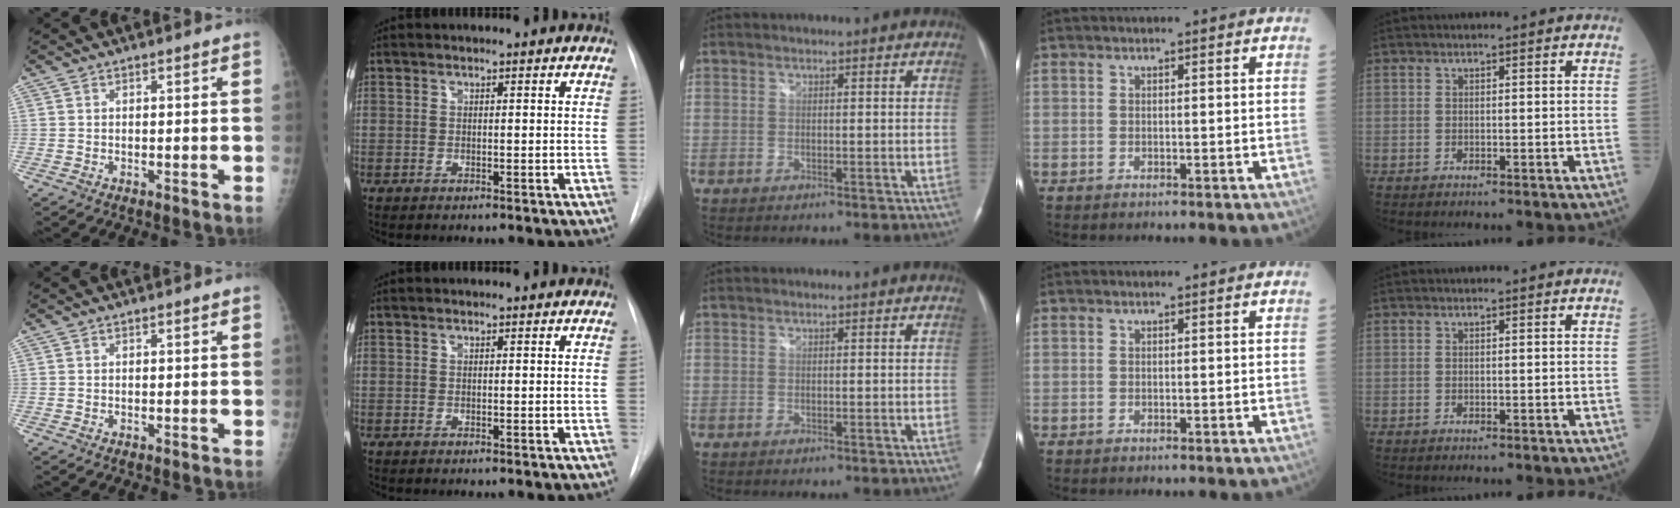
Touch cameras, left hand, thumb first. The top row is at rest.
{}